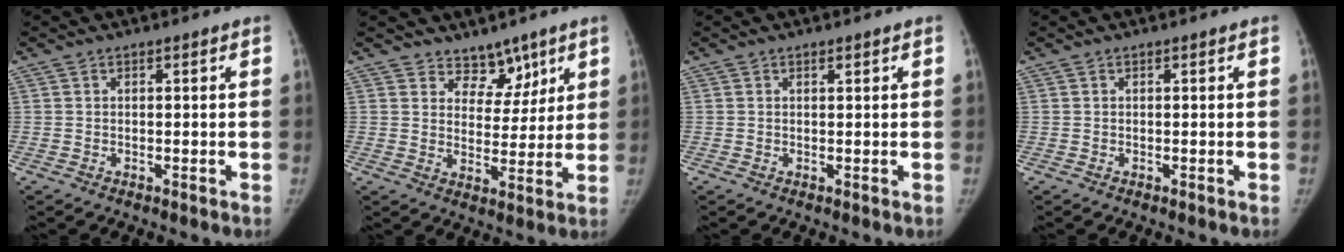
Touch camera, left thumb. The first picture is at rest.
{"total": 2.3, "force": [1.7, 1.4, 0.6], "torque": [0.016, -0.011, 0.022]}
{"total": 0.5, "force": [0.4, 0.1, 0.3], "torque": [-0.006, -0.002, 0.006]}
{"total": 0.0}